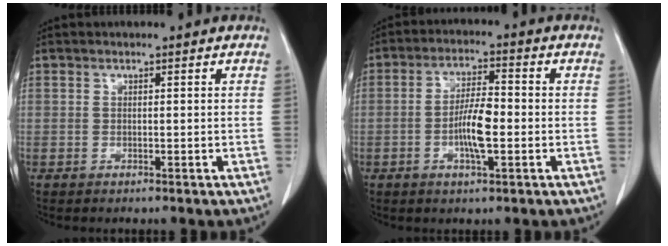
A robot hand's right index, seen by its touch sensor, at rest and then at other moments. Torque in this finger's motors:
{"motor_torque": [0.26, 0.04, 0.19, 0.08]}